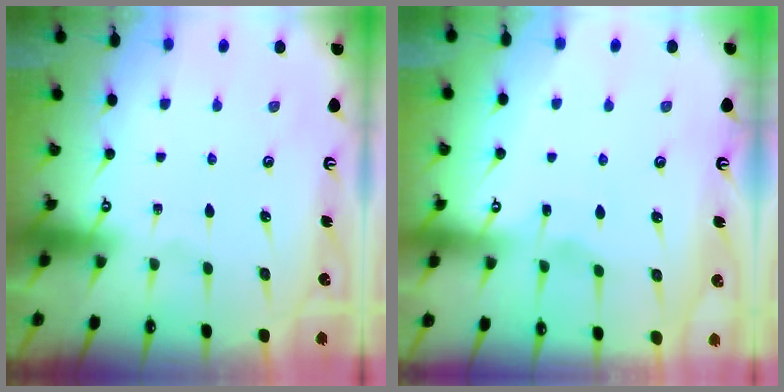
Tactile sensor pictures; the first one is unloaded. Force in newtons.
{"total": 2.8, "press": 2.8, "slide": 0.4}